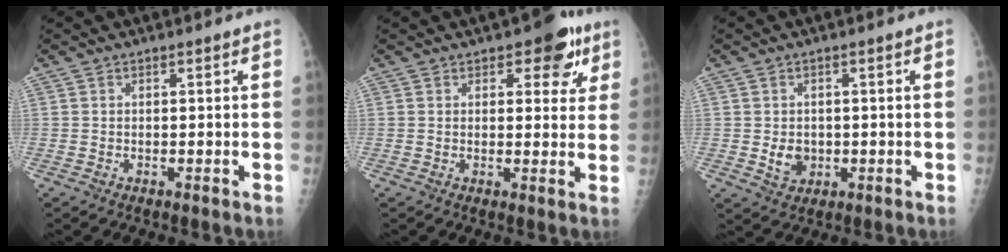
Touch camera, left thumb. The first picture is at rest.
{"total": 7.3, "force": [3.8, 4.1, 4.7], "torque": [-0.016, -0.010, 0.040]}
{"total": 4.0, "force": [-0.4, 3.3, 2.2], "torque": [-0.022, -0.001, 0.003]}